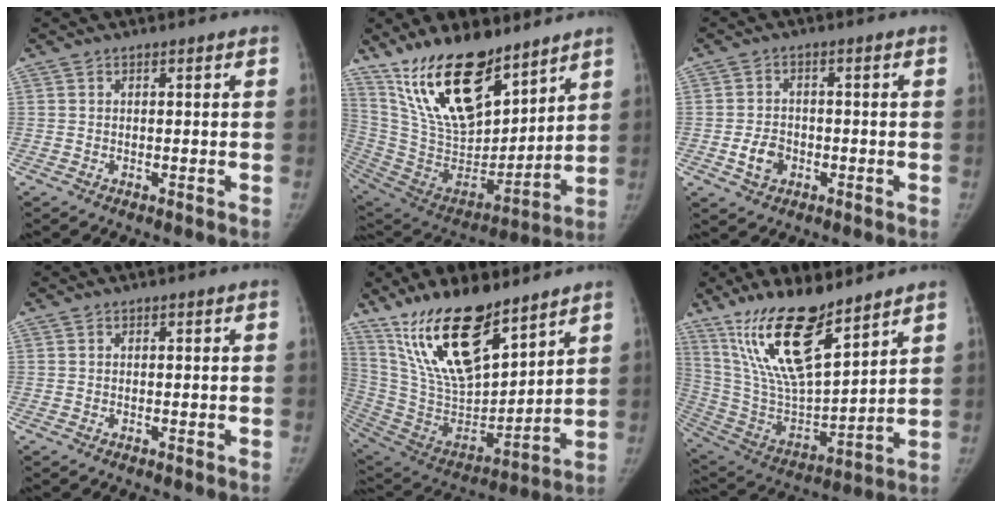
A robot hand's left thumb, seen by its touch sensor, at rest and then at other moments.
{"total": 24.5, "force": [16.5, 10.8, 14.7], "torque": [-0.223, -0.079, 0.306]}
{"total": 4.4, "force": [-1.4, 3.4, 2.4], "torque": [-0.032, 0.010, -0.024]}
{"total": 0.0}
{"total": 23.3, "force": [15.6, 8.8, 14.9], "torque": [-0.233, -0.076, 0.297]}
{"total": 20.3, "force": [13.6, 6.0, 13.8], "torque": [-0.234, -0.073, 0.264]}